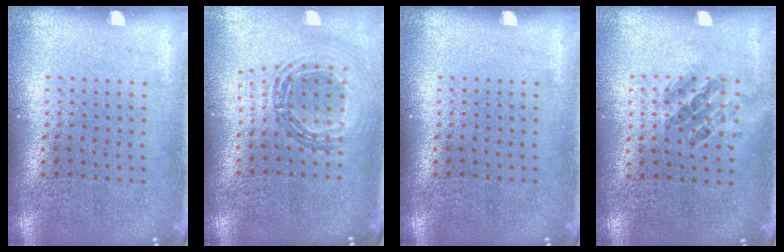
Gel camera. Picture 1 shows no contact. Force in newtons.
{"total": 0.9, "press": 0.9, "slide": 0.2}
{"total": 0.0}
{"total": 0.9, "press": 0.8, "slide": 0.5}